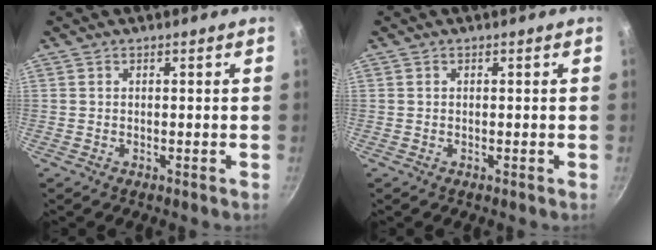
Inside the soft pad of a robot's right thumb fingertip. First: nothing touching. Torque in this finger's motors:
{"motor_torque": [0.18, 0.05, -0.21, 0.09, 0.01]}